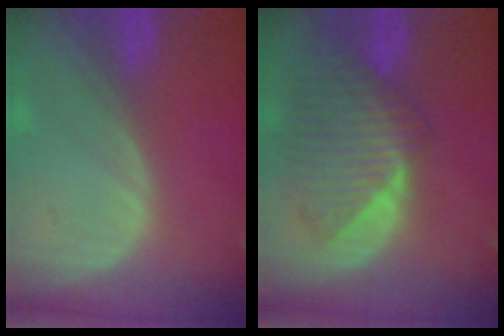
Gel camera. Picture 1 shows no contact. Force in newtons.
{"total": 9.4, "press": 8.4, "slide": 4.2}